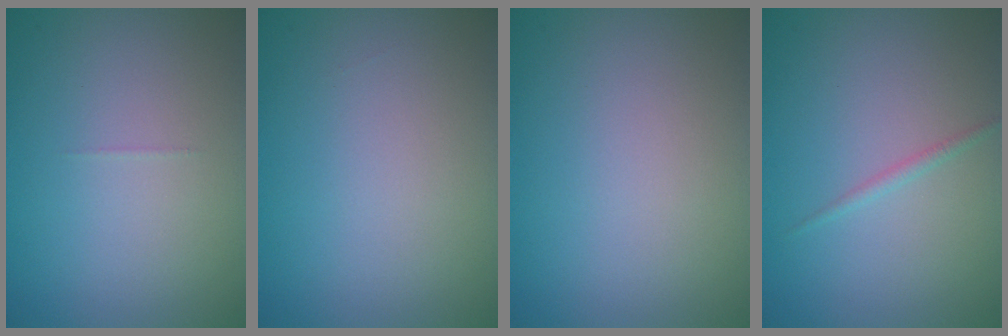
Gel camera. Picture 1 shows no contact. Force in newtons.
{"total": 0.0}
{"total": 0.0}
{"total": 0.8, "press": 0.8, "slide": 0.1}